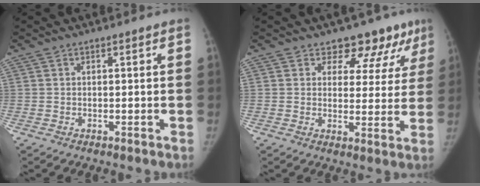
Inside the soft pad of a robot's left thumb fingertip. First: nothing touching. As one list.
[{"total": 10.2, "force": [7.4, 6.4, 2.9], "torque": [0.023, -0.032, 0.073]}]